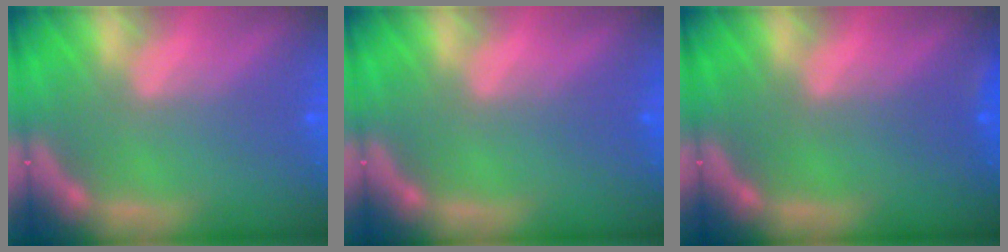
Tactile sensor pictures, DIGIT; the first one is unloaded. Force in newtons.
{"total": 0.0}
{"total": 0.9}